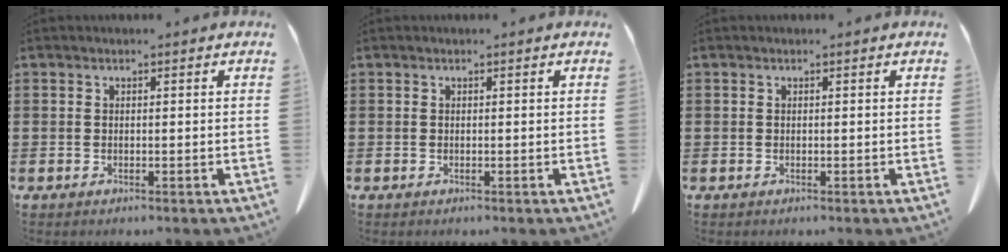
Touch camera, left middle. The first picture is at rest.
{"total": 0.0}
{"total": 0.0}